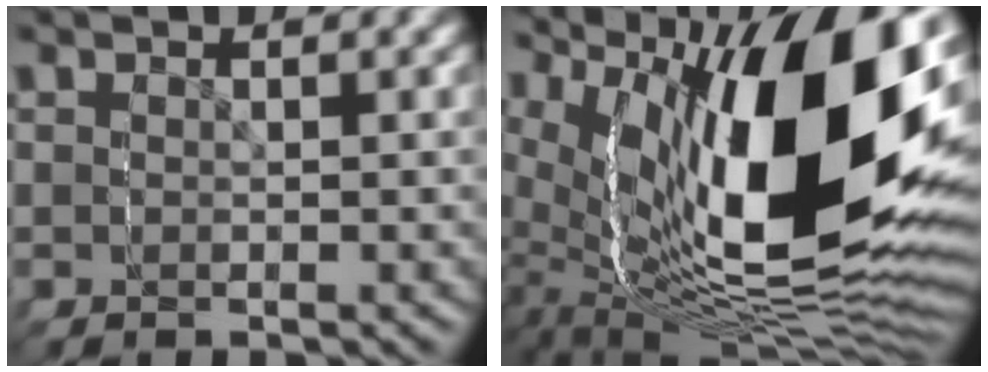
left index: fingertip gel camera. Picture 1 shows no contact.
{"total": 18.0, "force": [1.4, 10.4, 14.6], "torque": [-0.253, 0.001, 0.024]}